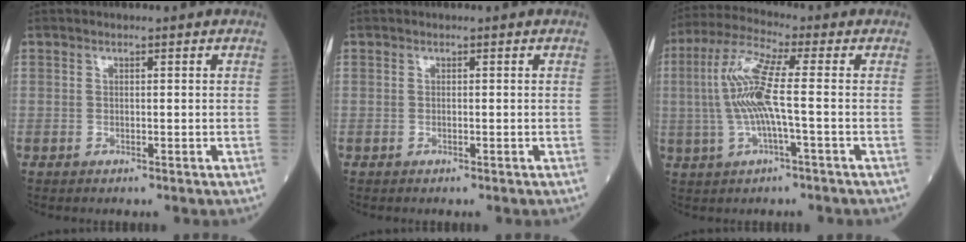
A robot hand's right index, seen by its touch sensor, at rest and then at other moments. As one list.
[{"total": 0.0}, {"total": 9.7, "force": [-0.2, 0.8, 9.6], "torque": [-0.207, 0.016, -0.011]}]